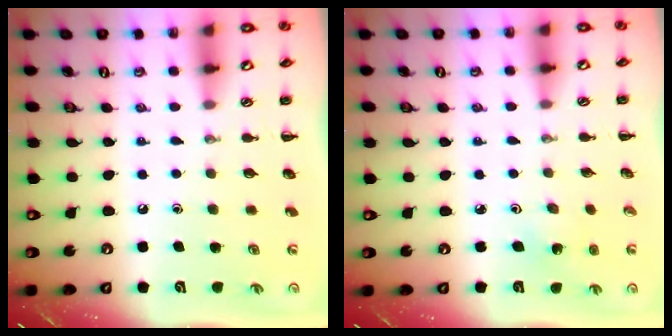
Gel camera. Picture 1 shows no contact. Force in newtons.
{"total": 3.0, "press": 2.9, "slide": 0.9}